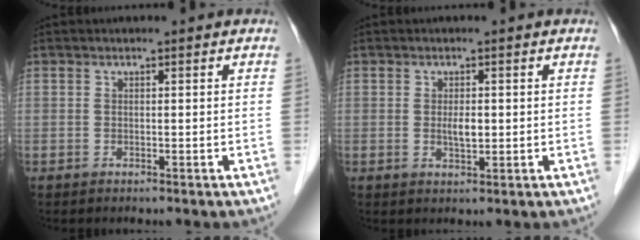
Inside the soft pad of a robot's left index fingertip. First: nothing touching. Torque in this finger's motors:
{"motor_torque": [0.28, 0.01, 0.02, 0.02]}